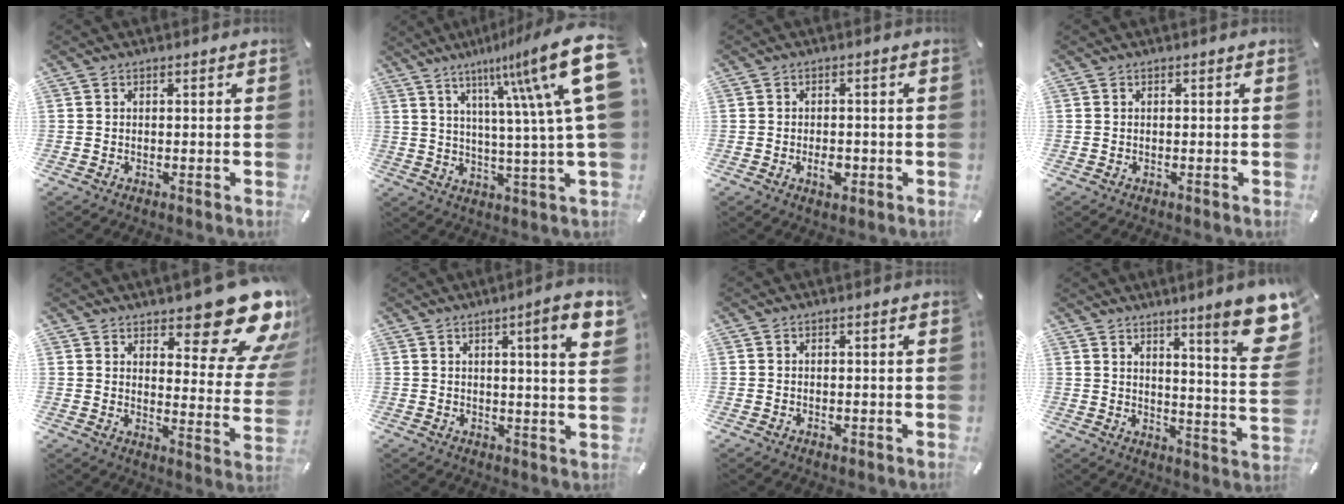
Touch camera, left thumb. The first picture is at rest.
{"total": 21.8, "force": [8.8, 3.2, 19.7], "torque": [-0.296, -0.050, 0.126]}
{"total": 4.0, "force": [-1.3, 2.2, 3.1], "torque": [-0.057, 0.004, -0.022]}
{"total": 0.0}
{"total": 18.1, "force": [12.6, 7.0, 10.9], "torque": [-0.120, -0.106, 0.210]}
{"total": 8.4, "force": [3.6, 0.5, 7.6], "torque": [-0.117, -0.010, 0.049]}
{"total": 0.7, "force": [-0.3, 0.4, 0.4], "torque": [-0.007, -0.002, -0.005]}
{"total": 13.7, "force": [8.3, 1.9, 10.8], "torque": [-0.153, -0.061, 0.132]}